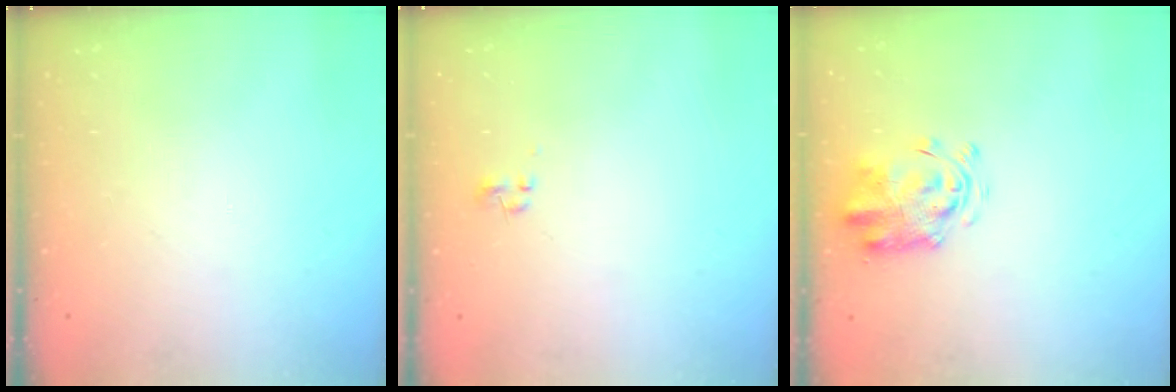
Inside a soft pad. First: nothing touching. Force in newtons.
{"total": 0.0}
{"total": 4.2, "press": 4.0, "slide": 1.1}